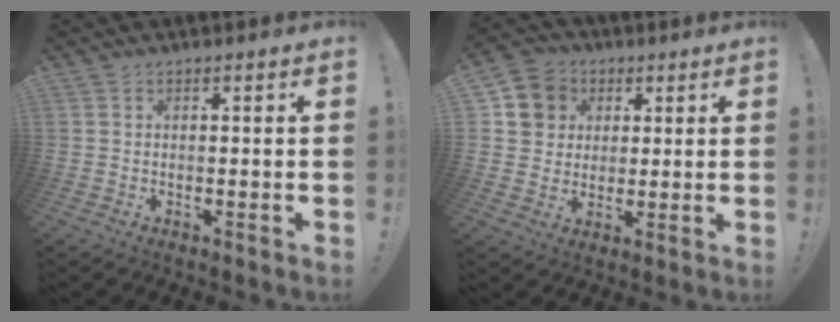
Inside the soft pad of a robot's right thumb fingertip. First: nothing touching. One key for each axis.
{"total": 9.3, "fx": 2.3, "fy": 8.8, "fz": 2.1, "tx": -0.030, "ty": -0.003, "tz": 0.053}